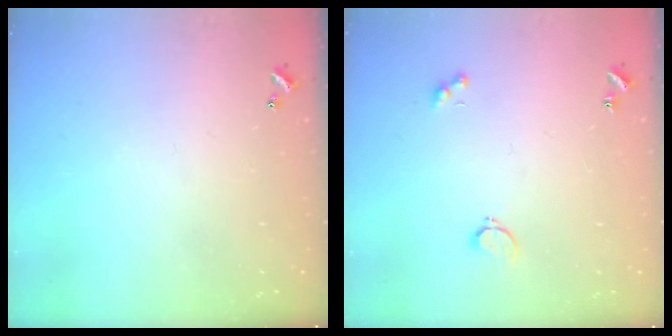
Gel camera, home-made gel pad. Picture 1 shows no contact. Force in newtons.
{"total": 0.8, "press": 0.7, "slide": 0.4}